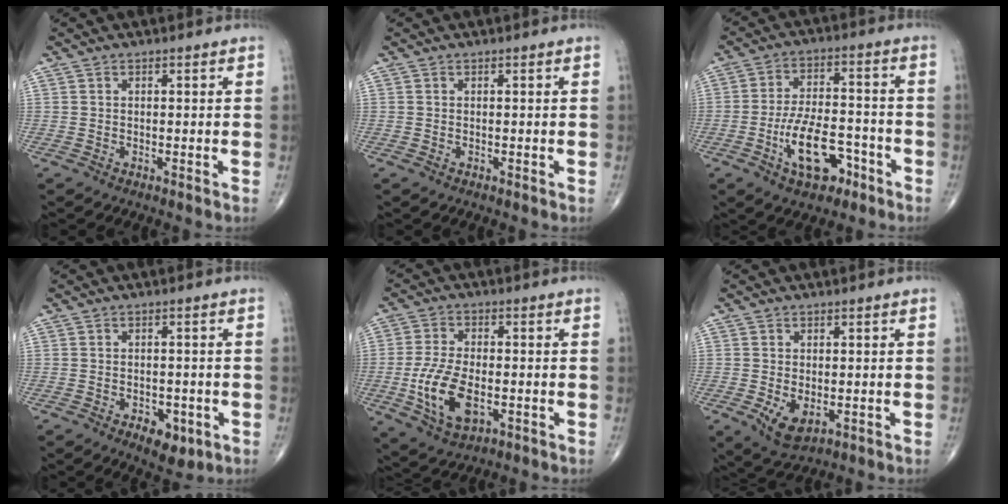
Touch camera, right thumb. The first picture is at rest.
{"total": 0.0}
{"total": 12.0, "force": [-5.4, 6.0, 8.9], "torque": [-0.143, 0.034, -0.088]}
{"total": 5.6, "force": [-2.5, 3.1, 4.0], "torque": [-0.043, 0.007, -0.026]}
{"total": 11.3, "force": [-2.7, 5.9, 9.2], "torque": [-0.182, 0.000, -0.045]}
{"total": 5.5, "force": [-1.4, 3.1, 4.3], "torque": [-0.073, -0.012, -0.014]}